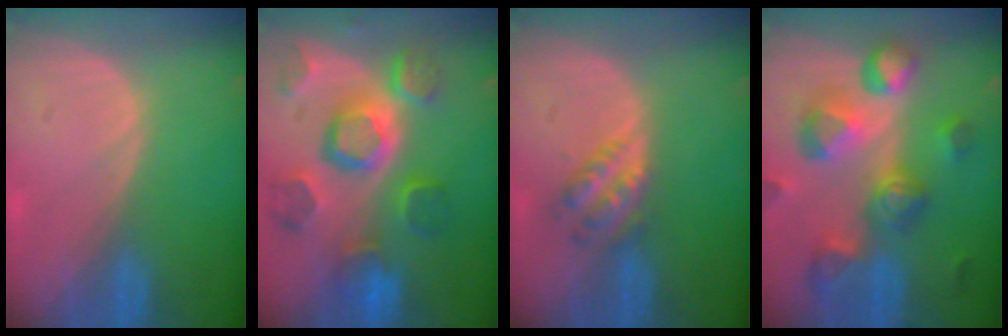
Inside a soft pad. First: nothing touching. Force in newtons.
{"total": 12.0, "press": 10.3, "slide": 6.1}
{"total": 4.6, "press": 4.1, "slide": 2.2}
{"total": 11.2, "press": 10.0, "slide": 5.0}